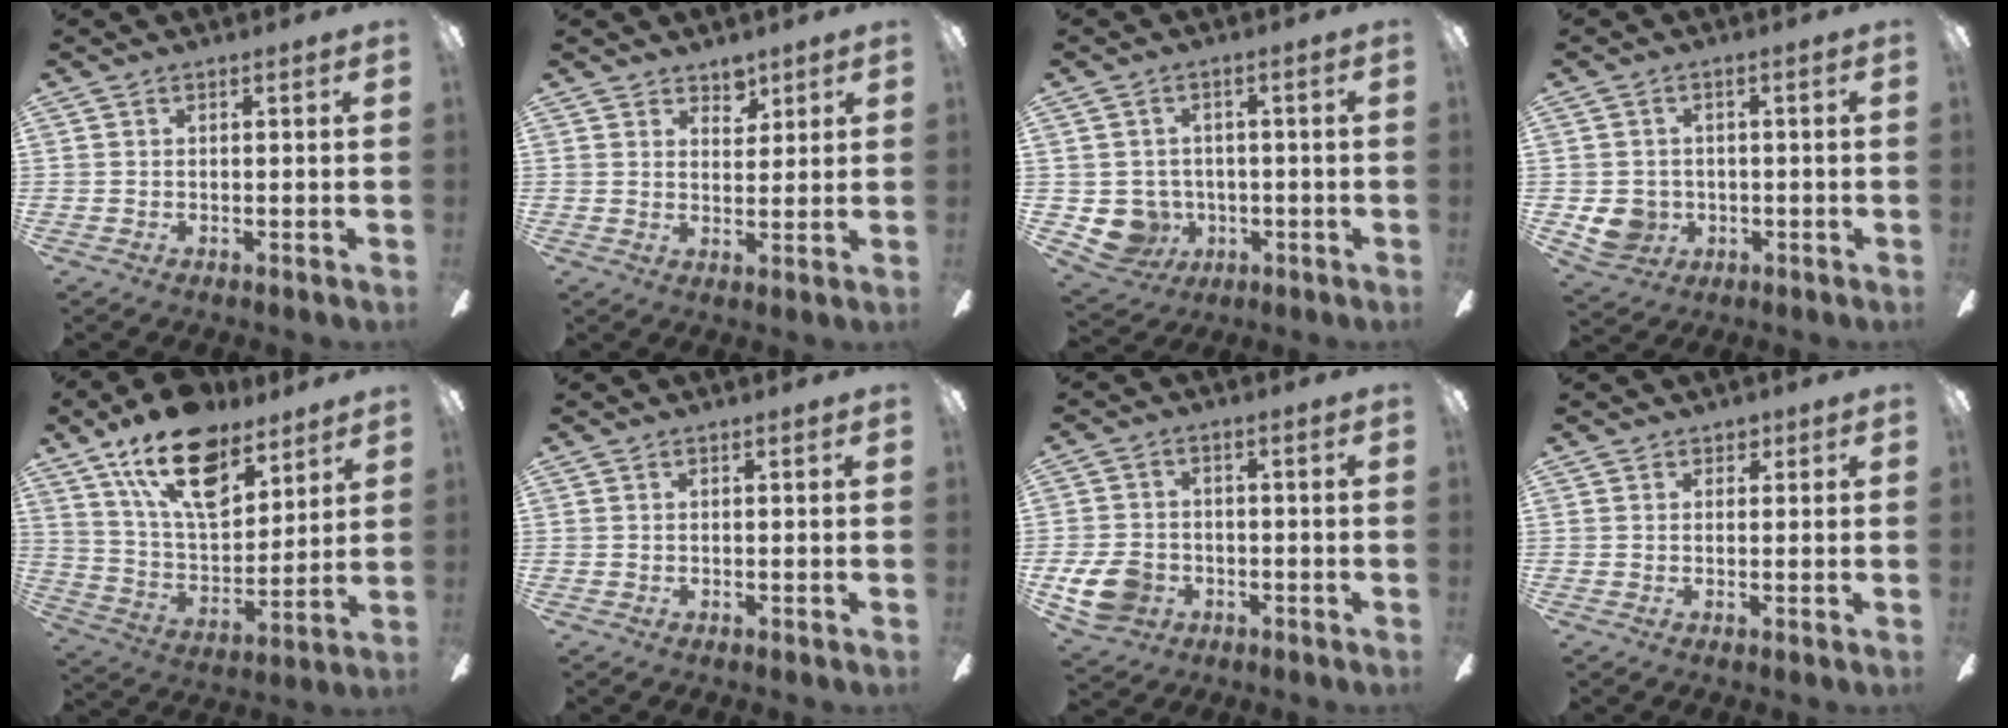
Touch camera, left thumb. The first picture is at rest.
{"total": 4.3, "force": [3.6, 2.2, 1.0], "torque": [-0.004, -0.021, 0.063]}
{"total": 7.0, "force": [-1.2, 6.6, 2.0], "torque": [-0.066, 0.004, -0.018]}
{"total": 5.8, "force": [-0.9, 5.5, 1.9], "torque": [-0.046, 0.004, -0.015]}
{"total": 19.7, "force": [12.5, 9.8, 11.7], "torque": [-0.207, -0.059, 0.224]}
{"total": 0.0}
{"total": 9.0, "force": [-3.2, 6.8, 4.8], "torque": [-0.113, 0.016, -0.060]}
{"total": 1.4, "force": [0.9, 1.1, 0.3], "torque": [0.010, -0.005, 0.014]}